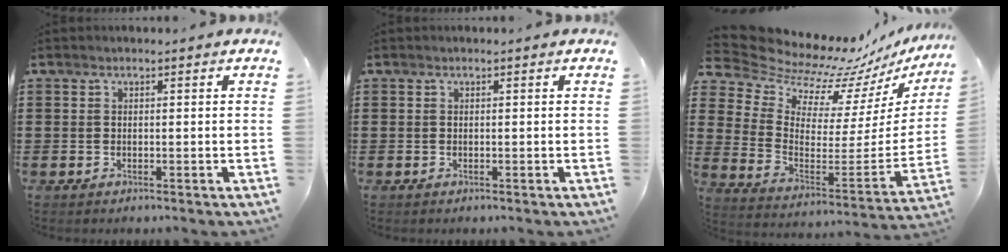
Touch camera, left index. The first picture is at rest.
{"total": 0.0}
{"total": 8.5, "force": [8.0, 2.8, 1.1], "torque": [-0.066, -0.078, 0.137]}